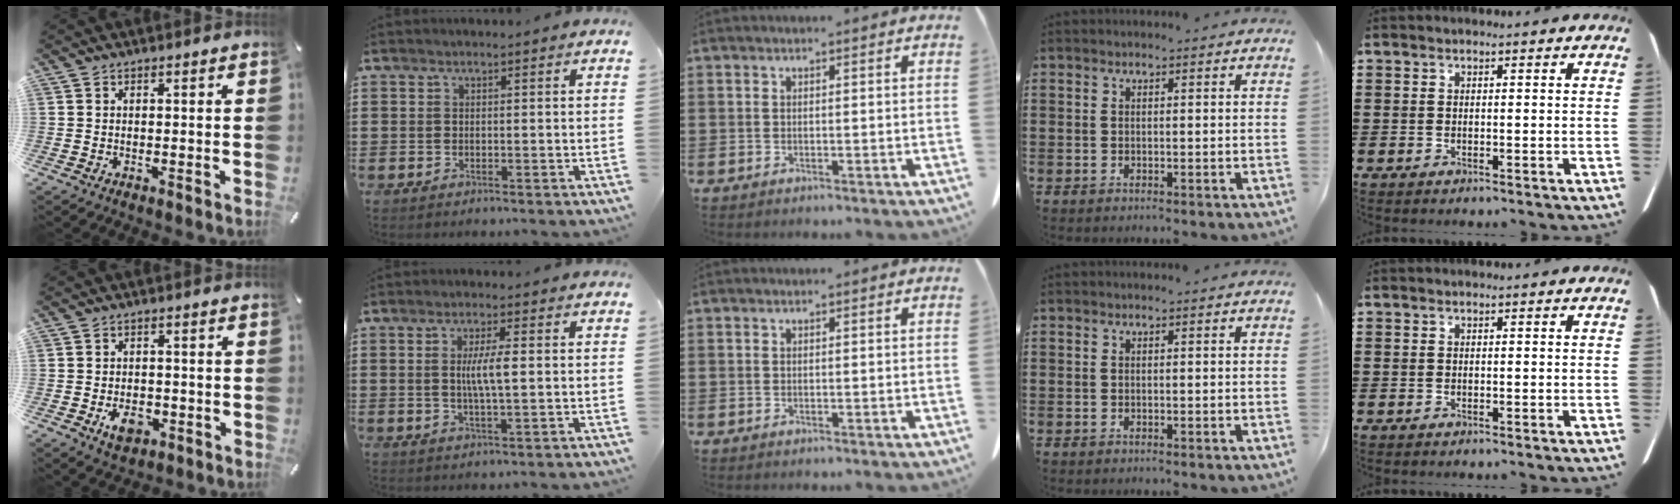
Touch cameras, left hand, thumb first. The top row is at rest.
{"thumb": {"total": 5.6, "force": [-2.0, 3.8, 3.5], "torque": [-0.052, 0.000, -0.037]}, "index": {"total": 4.6, "force": [0.4, 0.7, 4.6], "torque": [-0.086, 0.001, 0.004]}}